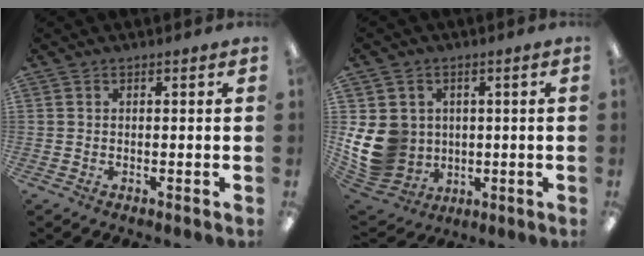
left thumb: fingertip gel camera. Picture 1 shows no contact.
{"total": 12.6, "force": [0.5, 11.4, 5.3], "torque": [-0.141, -0.006, 0.018]}